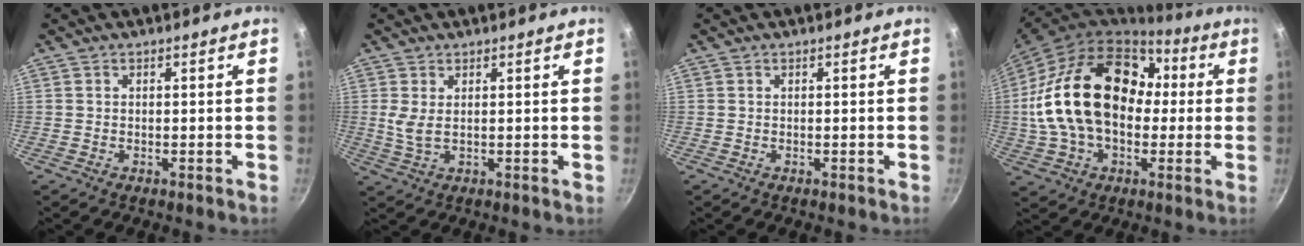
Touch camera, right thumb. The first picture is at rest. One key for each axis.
{"total": 3.3, "fx": 0.9, "fy": 1.4, "fz": 2.9, "tx": -0.056, "ty": -0.007, "tz": 0.022}
{"total": 0.0}
{"total": 26.0, "fx": 2.1, "fy": 17.6, "fz": 19.0, "tx": -0.333, "ty": 0.047, "tz": 0.035}